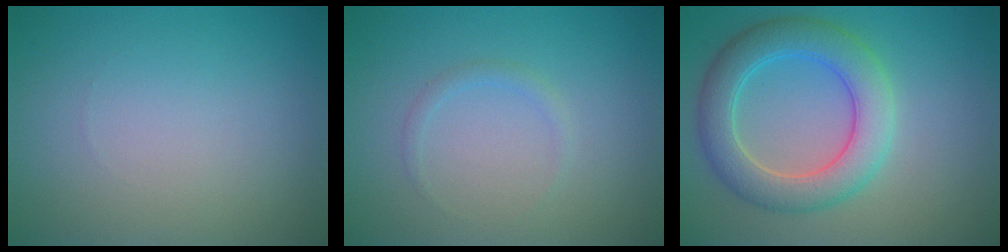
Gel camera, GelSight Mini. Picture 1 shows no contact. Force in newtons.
{"total": 0.9, "press": 0.9, "slide": 0.0}
{"total": 5.8, "press": 5.8, "slide": 0.2}